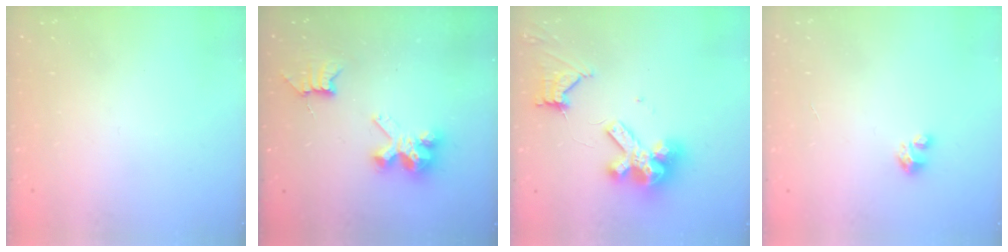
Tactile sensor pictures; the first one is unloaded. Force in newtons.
{"total": 7.8, "press": 7.7, "slide": 0.5}
{"total": 14.3, "press": 14.2, "slide": 1.7}
{"total": 1.7, "press": 1.7, "slide": 0.1}